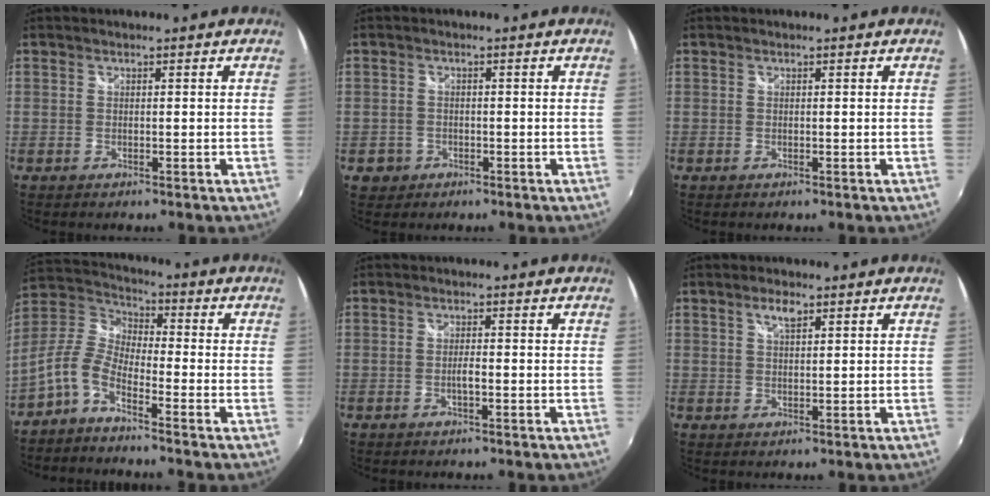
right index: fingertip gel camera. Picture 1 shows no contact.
{"total": 2.9, "force": [-1.1, 2.7, 0.3], "torque": [-0.014, 0.002, -0.015]}
{"total": 0.0}
{"total": 7.5, "force": [-4.5, 3.1, 5.1], "torque": [-0.115, 0.011, -0.100]}
{"total": 1.6, "force": [-0.6, 0.2, 1.4], "torque": [-0.029, 0.001, -0.012]}
{"total": 2.7, "force": [1.6, 0.9, 2.0], "torque": [-0.033, 0.004, 0.027]}